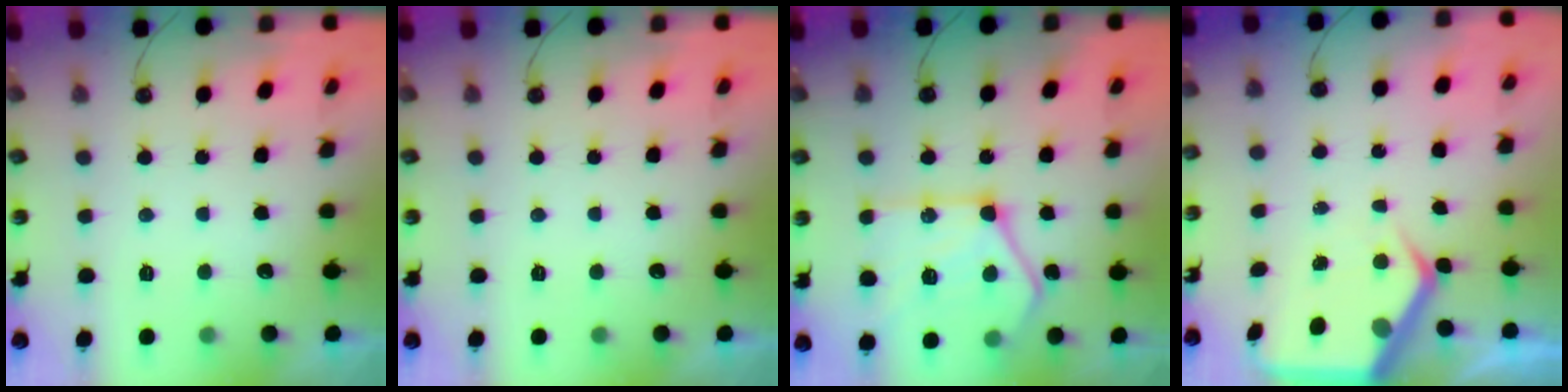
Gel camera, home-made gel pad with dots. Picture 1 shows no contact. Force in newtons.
{"total": 0.0}
{"total": 20.1, "press": 20.1, "slide": 1.4}
{"total": 6.9, "press": 6.8, "slide": 0.8}